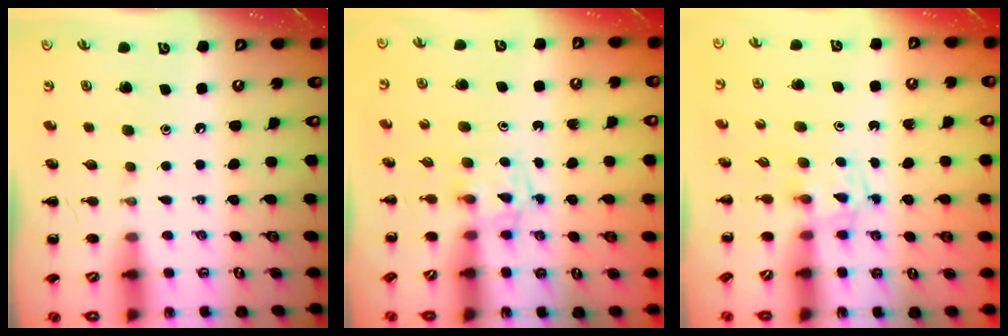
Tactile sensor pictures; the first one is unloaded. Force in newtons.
{"total": 2.5, "press": 2.2, "slide": 1.3}
{"total": 2.5, "press": 2.2, "slide": 1.3}